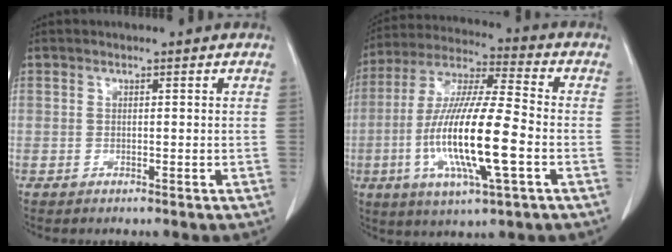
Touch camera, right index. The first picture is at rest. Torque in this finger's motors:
{"motor_torque": [1.96, -0.18, 1.05, 0.21]}